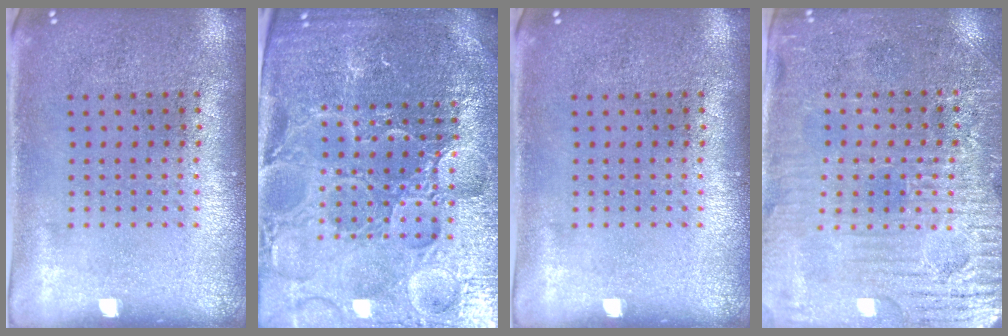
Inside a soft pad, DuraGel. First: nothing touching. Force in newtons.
{"total": 5.7, "press": 5.2, "slide": 2.4}
{"total": 0.0}
{"total": 3.6, "press": 3.4, "slide": 1.2}